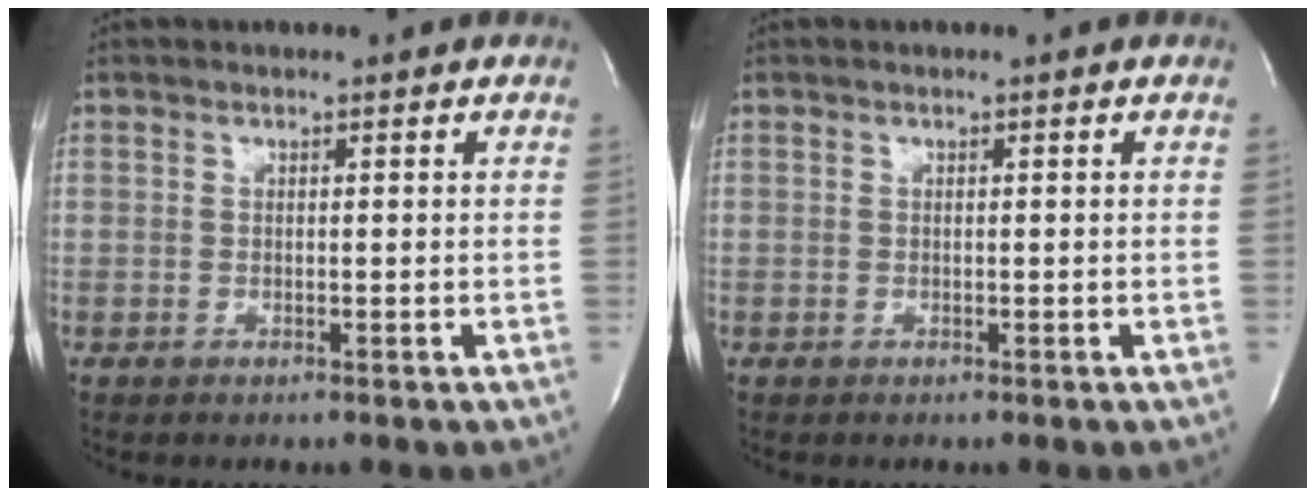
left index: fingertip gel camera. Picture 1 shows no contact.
{"total": 0.0}